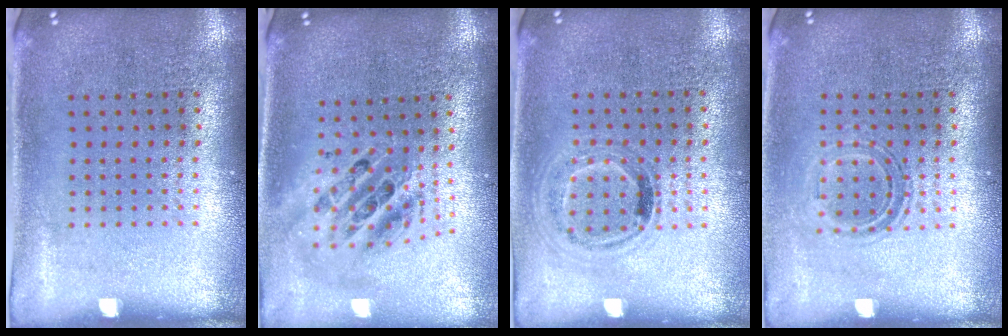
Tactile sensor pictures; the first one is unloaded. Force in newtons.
{"total": 2.1, "press": 1.6, "slide": 1.4}
{"total": 1.0, "press": 0.9, "slide": 0.3}
{"total": 1.1, "press": 0.9, "slide": 0.5}